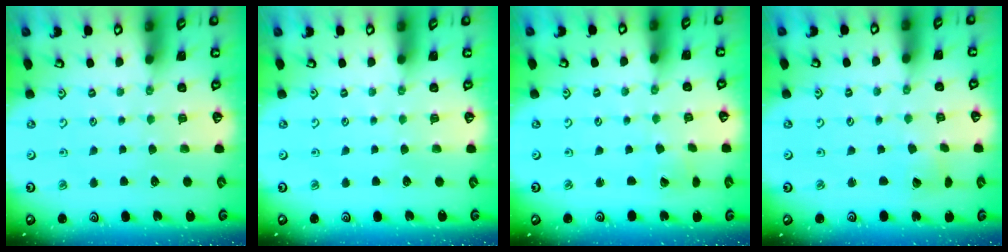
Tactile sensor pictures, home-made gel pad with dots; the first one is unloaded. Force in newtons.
{"total": 0.0}
{"total": 0.0}
{"total": 2.6, "press": 2.6, "slide": 0.3}